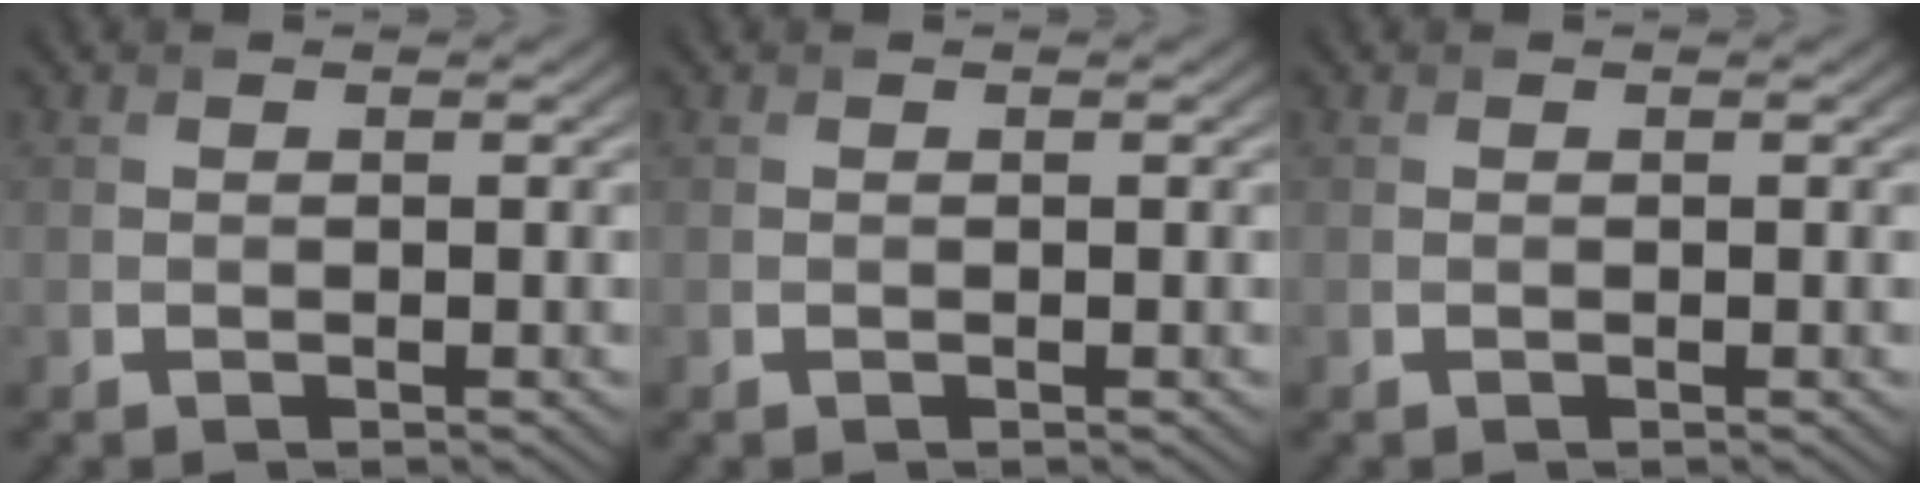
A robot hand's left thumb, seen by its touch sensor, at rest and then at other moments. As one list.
[{"total": 0.0}, {"total": 0.0}]